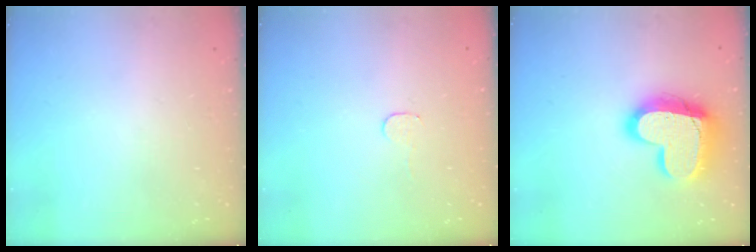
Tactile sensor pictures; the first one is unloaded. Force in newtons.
{"total": 2.8, "press": 2.8, "slide": 0.2}
{"total": 19.3, "press": 19.2, "slide": 1.6}